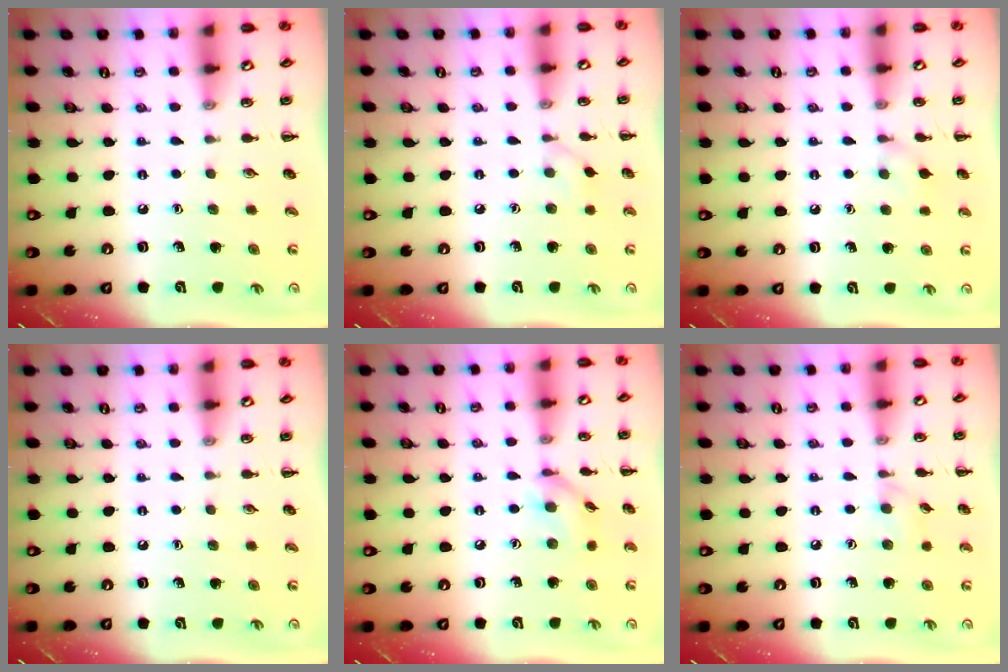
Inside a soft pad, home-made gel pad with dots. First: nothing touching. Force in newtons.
{"total": 3.1, "press": 2.9, "slide": 1.2}
{"total": 6.4, "press": 6.1, "slide": 1.9}
{"total": 0.0}
{"total": 7.4, "press": 7.3, "slide": 0.5}
{"total": 5.7, "press": 5.2, "slide": 2.3}